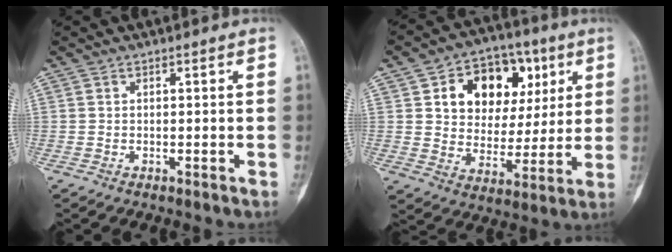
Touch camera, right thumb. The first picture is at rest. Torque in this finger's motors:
{"motor_torque": [-0.30, 1.43, 0.27, -0.11, 0.04]}